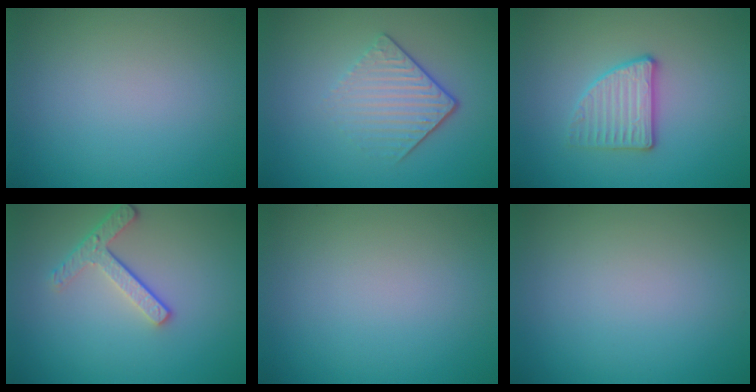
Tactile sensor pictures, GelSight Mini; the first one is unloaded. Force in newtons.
{"total": 4.3, "press": 2.8, "slide": 3.3}
{"total": 2.8, "press": 2.7, "slide": 0.7}
{"total": 3.2, "press": 2.5, "slide": 2.0}
{"total": 0.0}
{"total": 0.0}